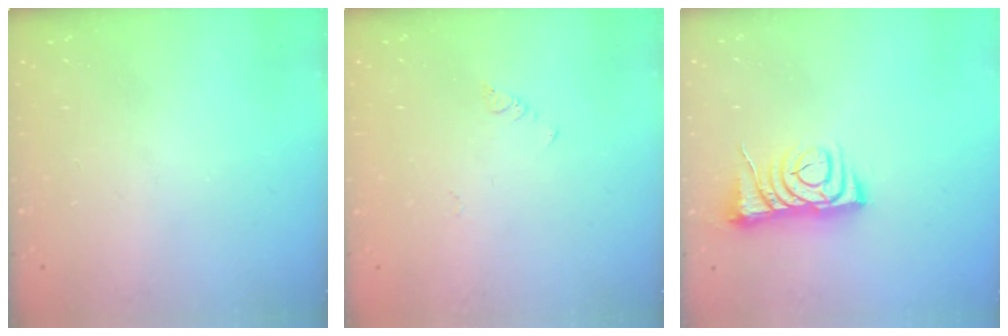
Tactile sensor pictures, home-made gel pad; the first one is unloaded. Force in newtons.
{"total": 1.9, "press": 1.9, "slide": 0.4}
{"total": 7.3, "press": 7.2, "slide": 0.9}